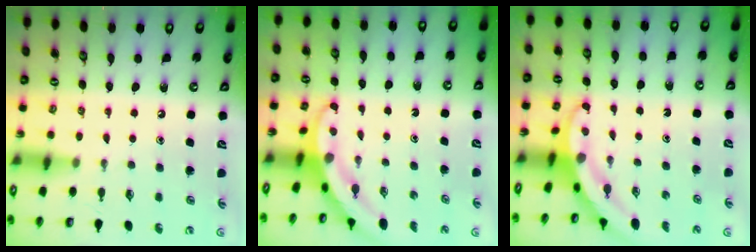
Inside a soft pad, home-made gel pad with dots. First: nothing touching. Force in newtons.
{"total": 3.2, "press": 3.2, "slide": 0.3}
{"total": 3.2, "press": 3.2, "slide": 0.2}